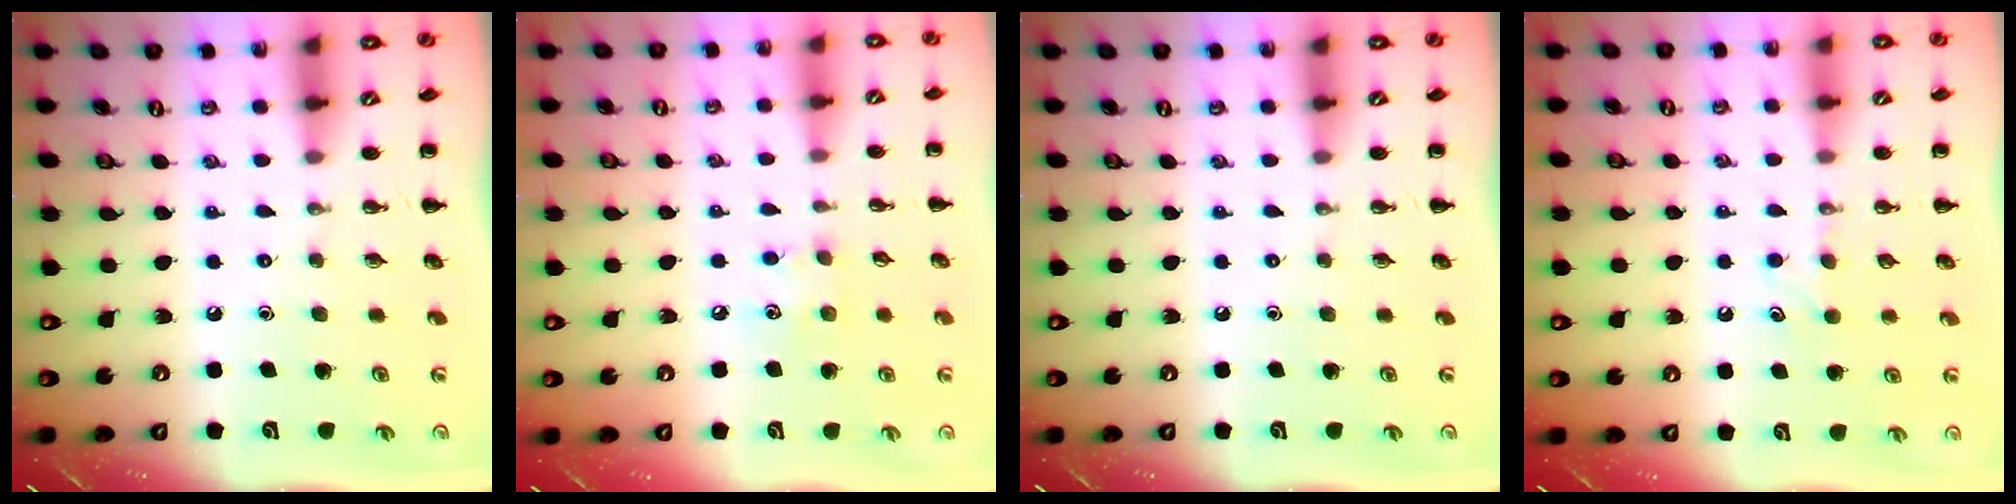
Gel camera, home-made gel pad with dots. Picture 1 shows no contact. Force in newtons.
{"total": 6.4, "press": 6.3, "slide": 1.4}
{"total": 0.0}
{"total": 3.9, "press": 3.6, "slide": 1.3}